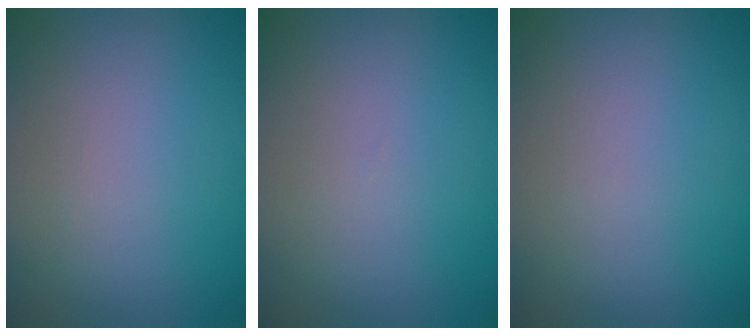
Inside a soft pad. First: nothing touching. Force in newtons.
{"total": 0.0}
{"total": 0.0}